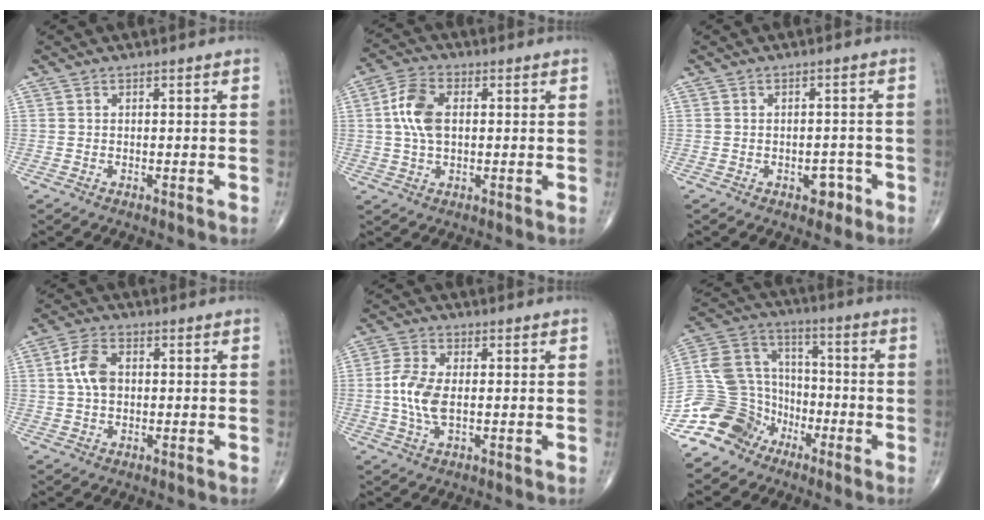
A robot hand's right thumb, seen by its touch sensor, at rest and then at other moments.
{"total": 7.9, "force": [0.9, 4.6, 6.4], "torque": [-0.130, 0.012, 0.015]}
{"total": 3.0, "force": [-1.5, 2.0, 1.6], "torque": [-0.007, 0.011, -0.018]}
{"total": 5.9, "force": [0.8, 3.8, 4.5], "torque": [-0.087, 0.009, 0.009]}
{"total": 7.2, "force": [-0.1, 3.6, 6.2], "torque": [-0.143, 0.001, -0.006]}
{"total": 12.1, "force": [-7.5, 9.1, 2.6], "torque": [-0.019, 0.078, -0.151]}